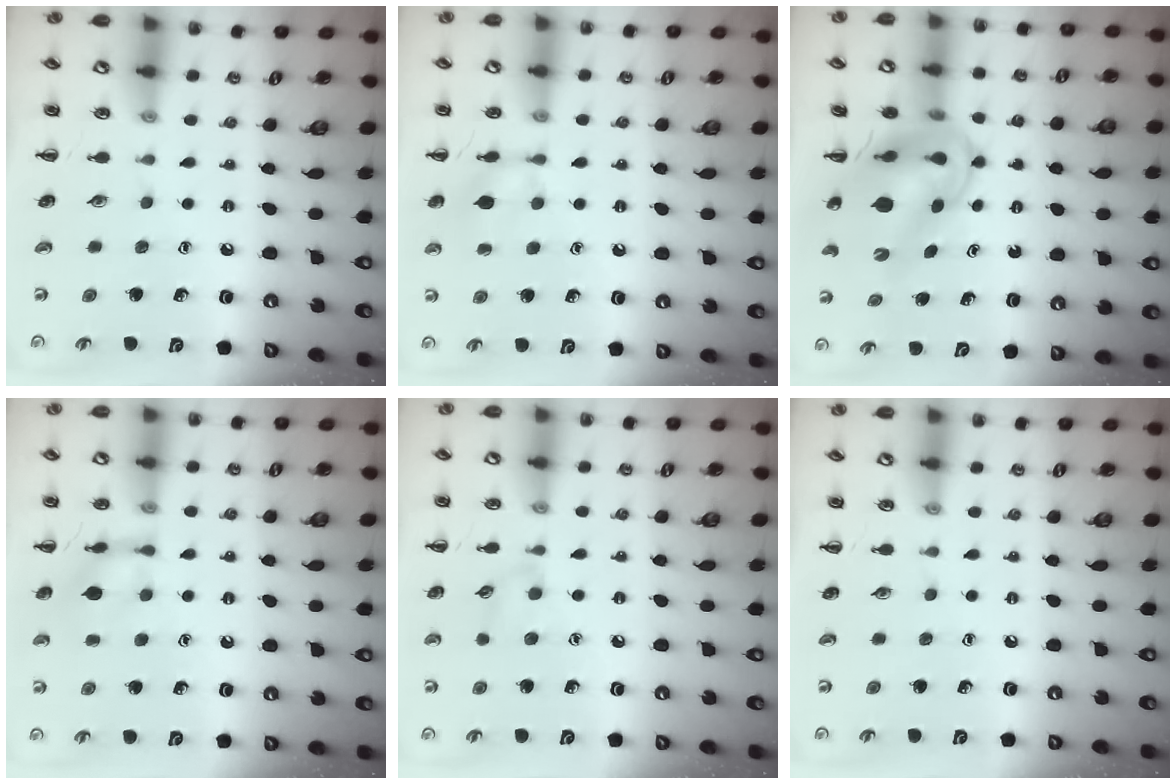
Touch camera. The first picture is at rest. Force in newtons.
{"total": 8.7, "press": 8.7, "slide": 1.0}
{"total": 12.9, "press": 12.4, "slide": 3.9}
{"total": 9.1, "press": 9.1, "slide": 0.5}
{"total": 6.4, "press": 5.9, "slide": 2.4}
{"total": 0.0}